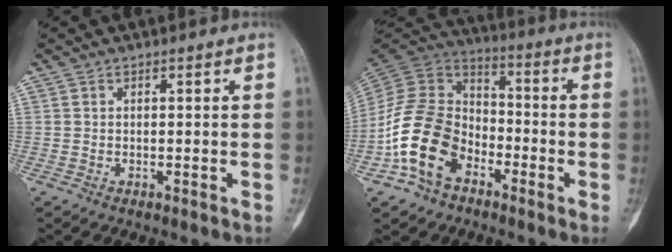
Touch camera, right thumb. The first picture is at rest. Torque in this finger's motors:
{"motor_torque": [0.57, 1.17, 1.96, -0.82, 0.26]}